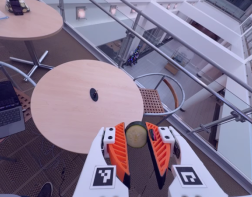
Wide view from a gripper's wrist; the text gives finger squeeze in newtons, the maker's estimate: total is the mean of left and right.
{"total": 7.7, "left": 7.5, "right": 8.0}